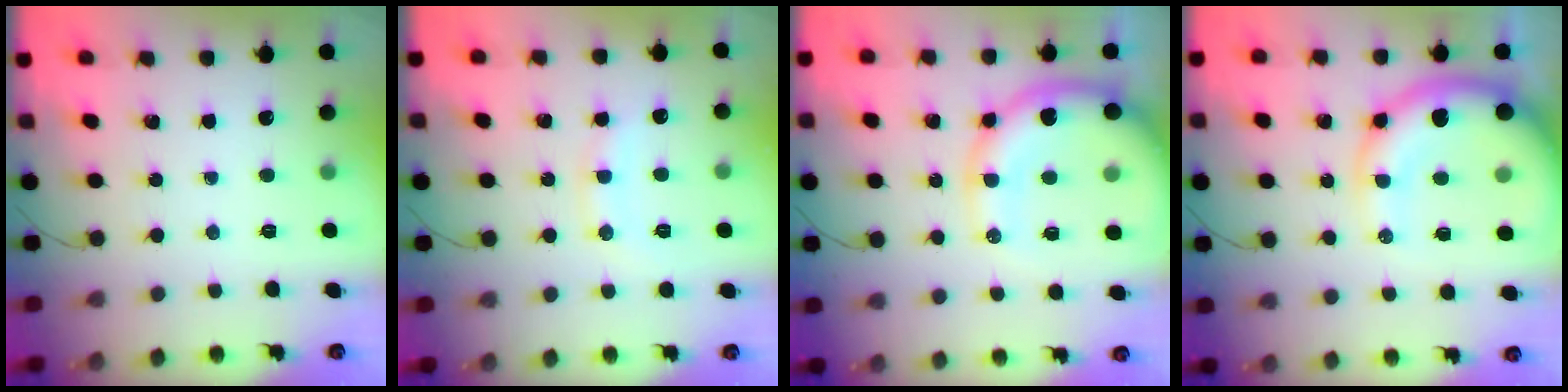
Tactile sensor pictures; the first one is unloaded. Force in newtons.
{"total": 8.1, "press": 8.1, "slide": 0.9}
{"total": 17.9, "press": 17.5, "slide": 3.8}
{"total": 18.1, "press": 17.7, "slide": 4.0}